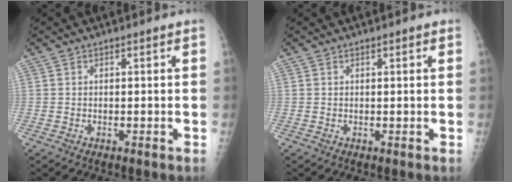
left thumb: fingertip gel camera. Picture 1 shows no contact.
{"total": 1.0, "force": [0.5, 0.1, 0.8], "torque": [-0.010, 0.001, 0.006]}